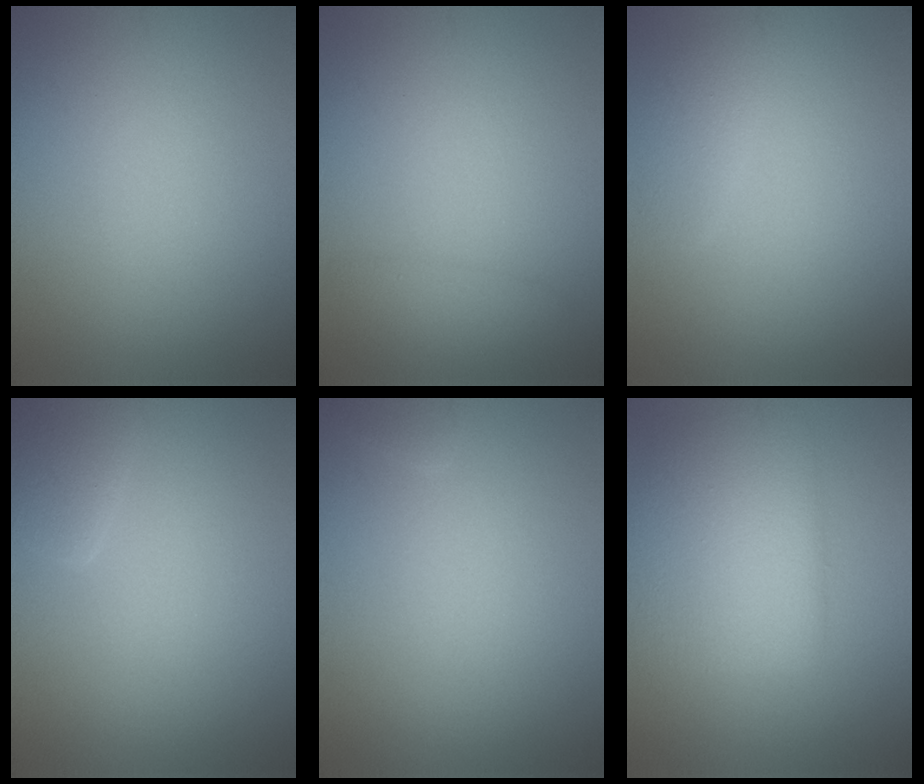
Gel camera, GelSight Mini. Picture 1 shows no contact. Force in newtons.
{"total": 1.5, "press": 1.5, "slide": 0.0}
{"total": 1.5, "press": 1.5, "slide": 0.1}
{"total": 2.3, "press": 2.3, "slide": 0.1}
{"total": 0.9, "press": 0.9, "slide": 0.1}
{"total": 5.5, "press": 5.5, "slide": 0.5}